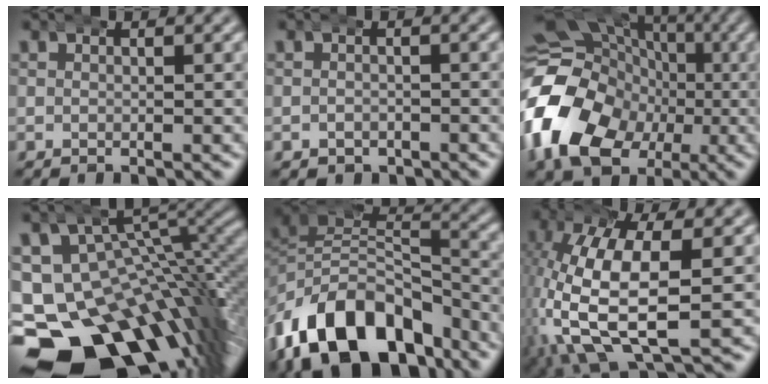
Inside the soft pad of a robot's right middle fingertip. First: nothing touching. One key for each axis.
{"total": 1.5, "fx": -0.8, "fy": 1.3, "fz": 0.3, "tx": -0.005, "ty": -0.007, "tz": -0.009}
{"total": 15.9, "fx": -2.3, "fy": 13.6, "fz": 8.0, "tx": -0.155, "ty": -0.027, "tz": -0.044}
{"total": 24.9, "fx": -10.0, "fy": 17.8, "fz": 14.3, "tx": -0.249, "ty": -0.088, "tz": -0.139}
{"total": 15.0, "fx": -7.1, "fy": 10.1, "fz": 8.6, "tx": -0.168, "ty": -0.047, "tz": -0.096}
{"total": 10.6, "fx": -1.1, "fy": 6.1, "fz": 8.6, "tx": -0.202, "ty": -0.045, "tz": 0.005}